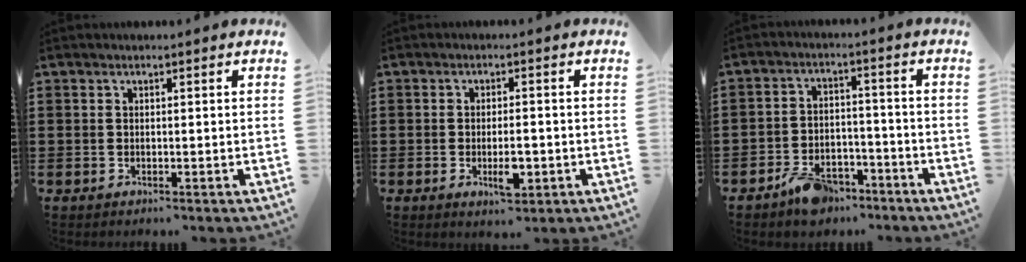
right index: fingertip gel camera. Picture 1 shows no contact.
{"total": 4.5, "force": [-1.3, 1.6, 4.0], "torque": [-0.073, 0.002, -0.024]}
{"total": 5.4, "force": [-4.2, 2.6, 2.1], "torque": [-0.046, 0.017, -0.082]}